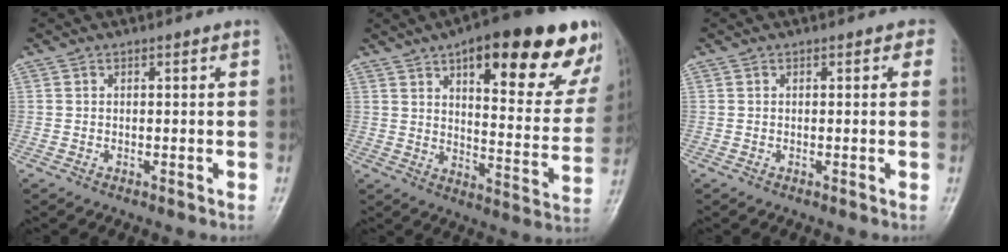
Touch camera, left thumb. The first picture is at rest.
{"total": 27.4, "force": [15.2, 9.4, 20.7], "torque": [-0.235, -0.038, 0.209]}
{"total": 1.5, "force": [0.6, 0.9, 1.0], "torque": [0.011, 0.003, -0.001]}